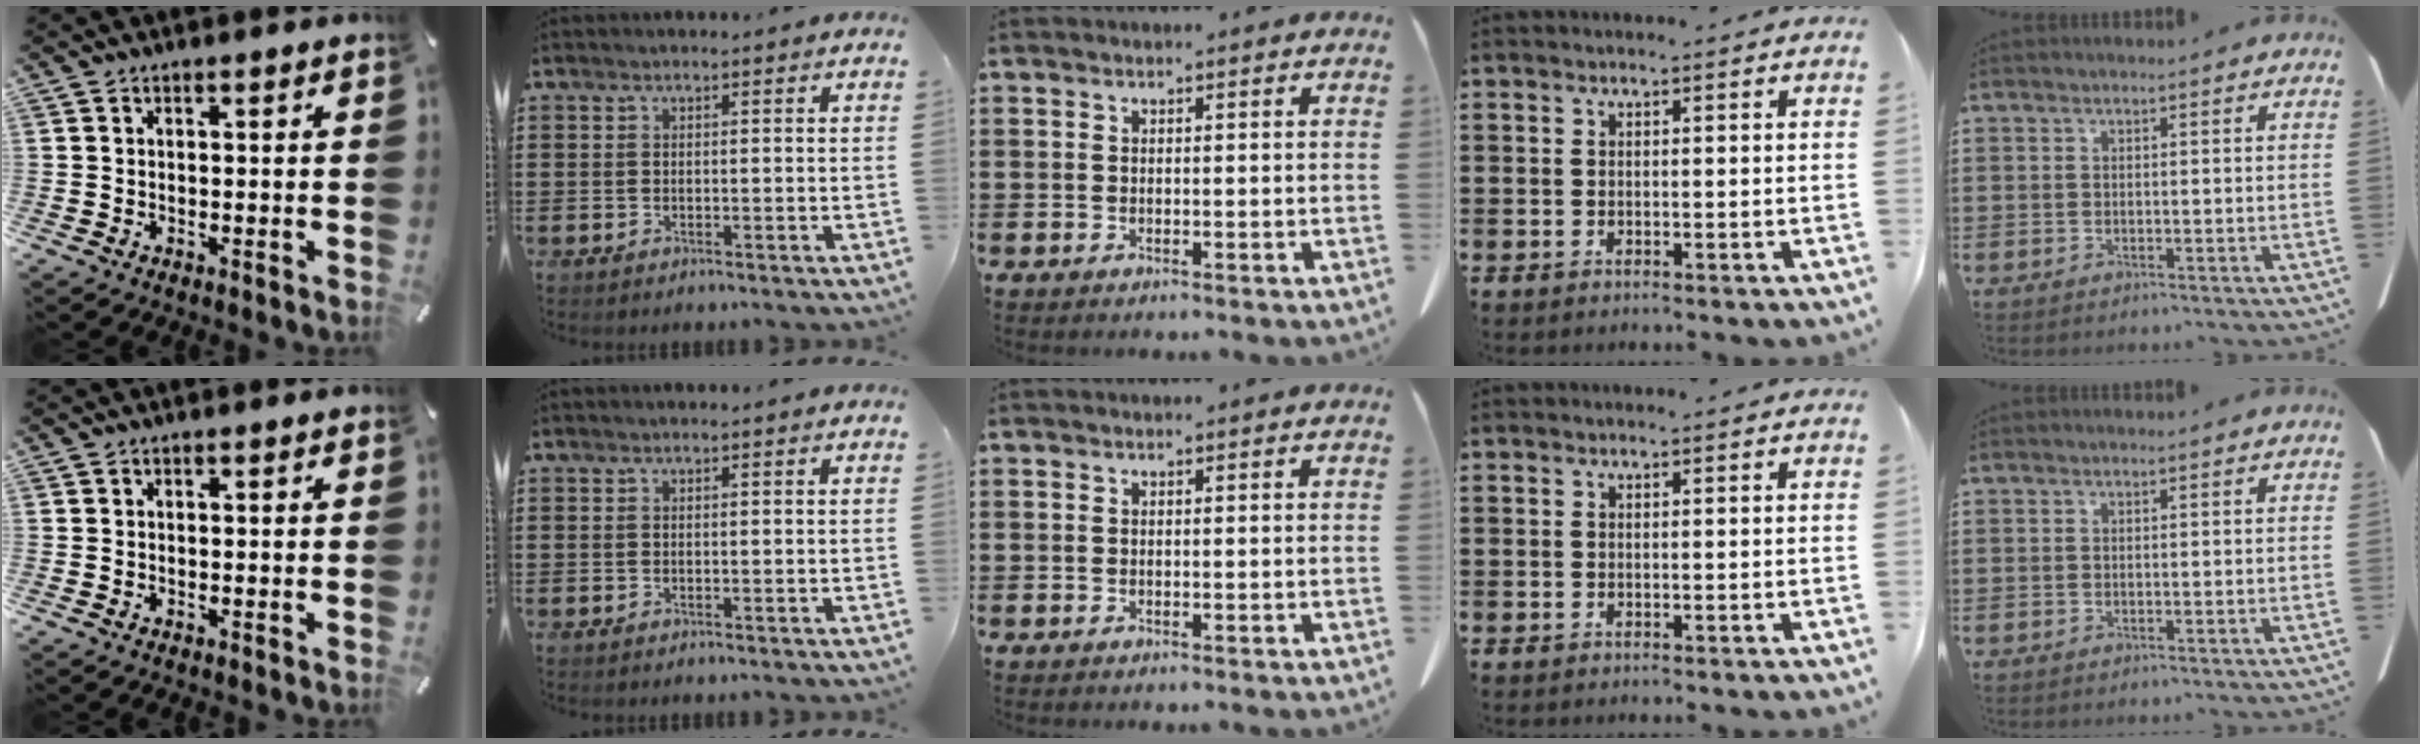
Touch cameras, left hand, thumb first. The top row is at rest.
{}